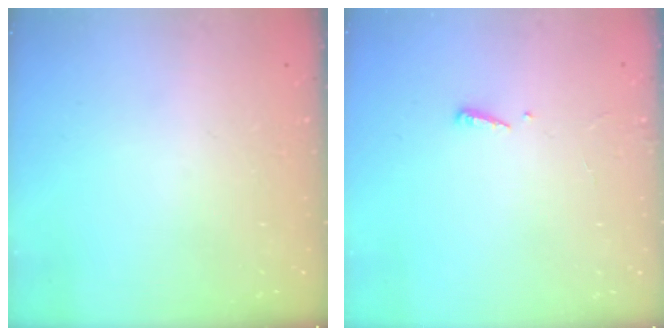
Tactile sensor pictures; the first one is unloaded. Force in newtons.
{"total": 2.4, "press": 2.4, "slide": 0.2}